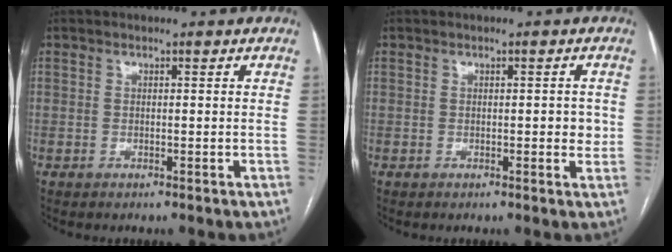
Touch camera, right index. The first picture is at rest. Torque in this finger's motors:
{"motor_torque": [0.09, 0.06, 0.05, 0.03]}